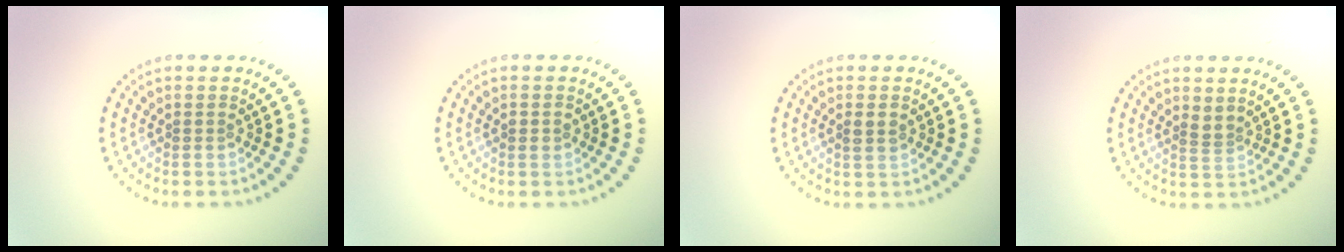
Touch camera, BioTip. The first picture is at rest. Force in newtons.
{"total": 1.3, "press": 1.2, "slide": 0.1}
{"total": 1.4, "press": 1.4, "slide": 0.2}
{"total": 1.1, "press": 0.7, "slide": 0.9}